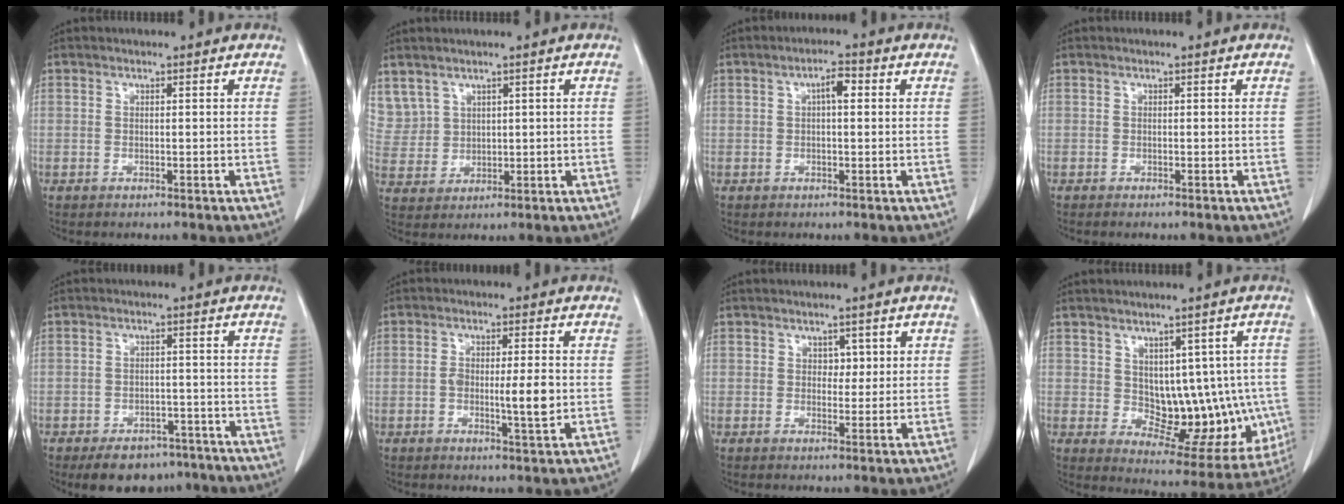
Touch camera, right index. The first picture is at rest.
{"total": 6.9, "force": [4.2, 5.4, 1.1], "torque": [-0.037, 0.018, 0.105]}
{"total": 2.9, "force": [0.6, 0.8, 2.7], "torque": [-0.045, 0.008, 0.008]}
{"total": 0.6, "force": [-0.5, 0.0, 0.3], "torque": [-0.007, -0.002, -0.009]}
{"total": 9.0, "force": [-6.9, 5.0, 3.0], "torque": [-0.029, 0.009, -0.095]}
{"total": 5.7, "force": [-0.7, 0.9, 5.6], "torque": [-0.098, -0.004, -0.011]}
{"total": 2.3, "force": [0.8, 1.6, 1.3], "torque": [-0.010, 0.000, 0.010]}
{"total": 13.3, "force": [-0.1, 7.6, 10.9], "torque": [-0.112, 0.011, 0.027]}